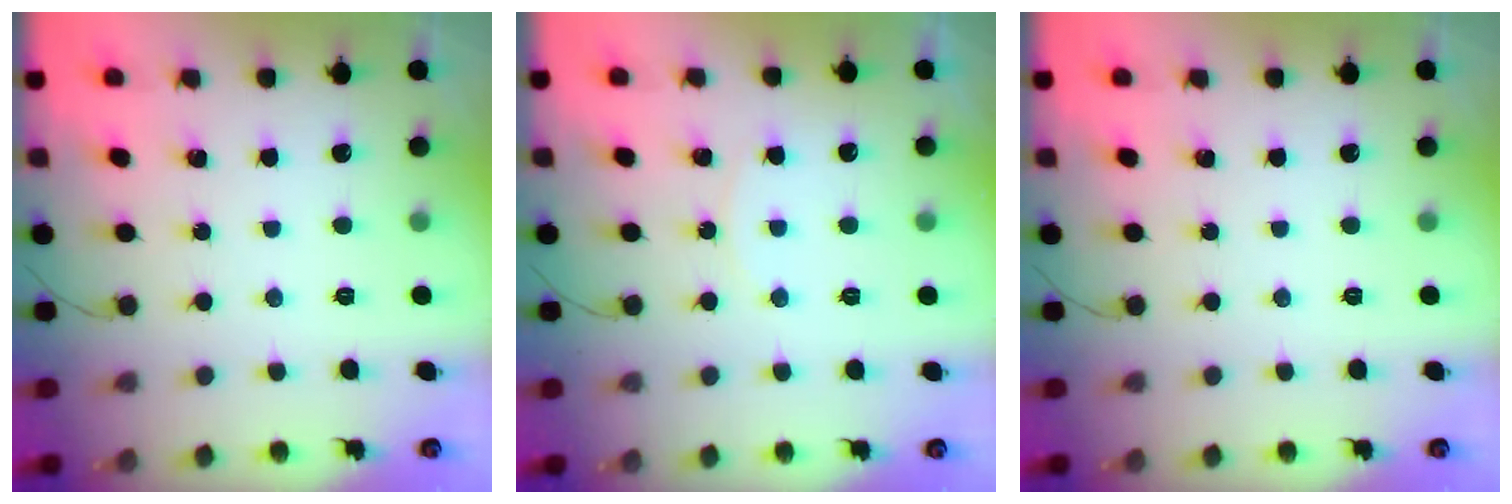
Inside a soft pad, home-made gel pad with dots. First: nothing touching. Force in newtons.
{"total": 3.0, "press": 3.0, "slide": 0.5}
{"total": 0.0}